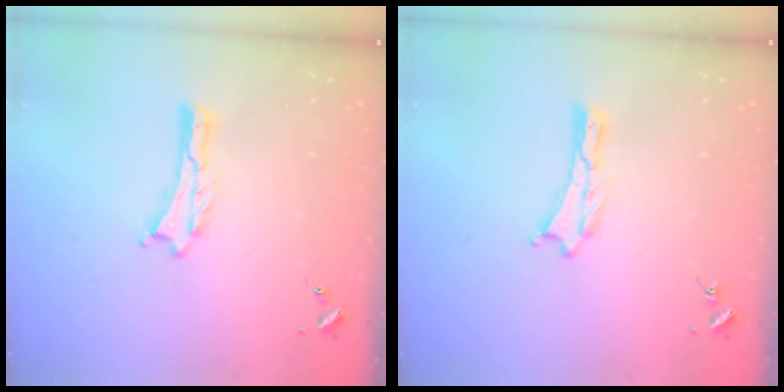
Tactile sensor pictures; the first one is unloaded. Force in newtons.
{"total": 0.0}